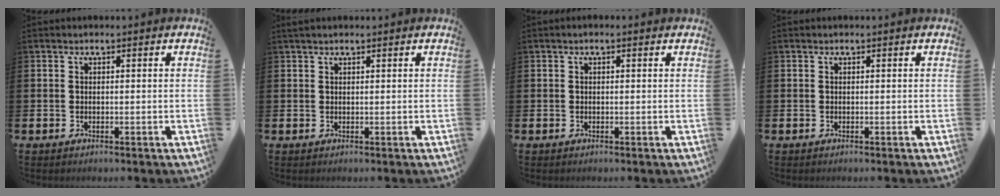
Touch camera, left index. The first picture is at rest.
{"total": 1.1, "force": [1.0, 0.2, 0.4], "torque": [-0.006, 0.001, 0.017]}
{"total": 0.7, "force": [0.5, 0.1, 0.4], "torque": [-0.005, 0.001, 0.009]}
{"total": 0.0}